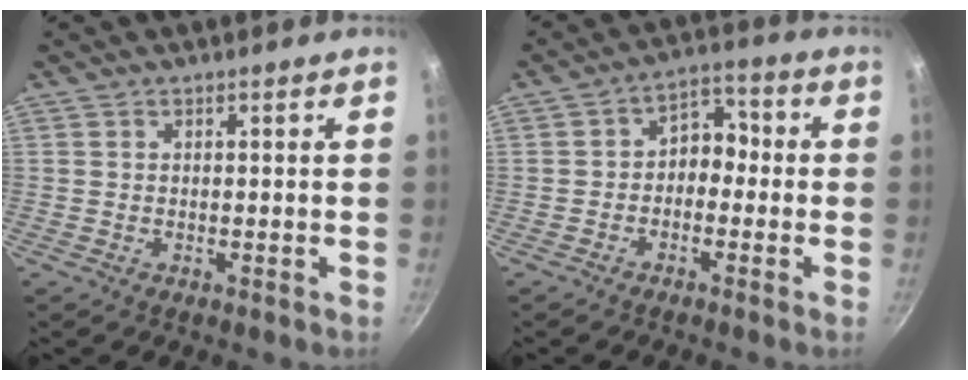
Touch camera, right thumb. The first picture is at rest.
{"total": 6.0, "force": [-1.0, 4.6, 3.8], "torque": [-0.017, 0.031, -0.032]}